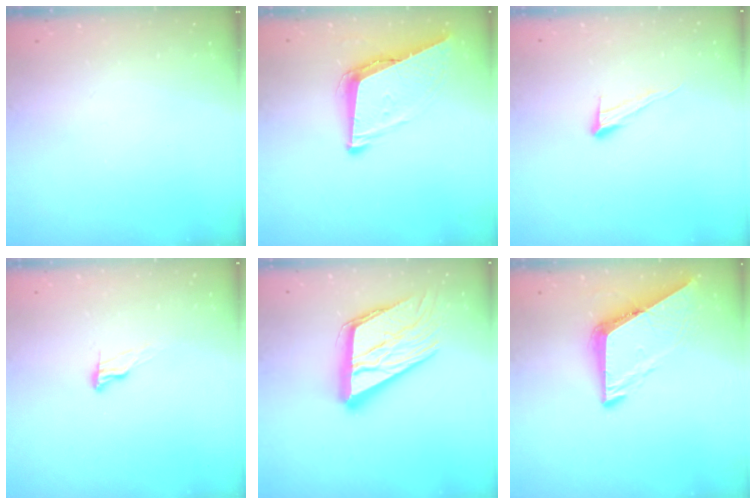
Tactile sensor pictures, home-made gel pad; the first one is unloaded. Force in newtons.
{"total": 9.2, "press": 8.7, "slide": 2.9}
{"total": 8.4, "press": 8.4, "slide": 0.4}
{"total": 5.8, "press": 5.8, "slide": 0.5}
{"total": 19.6, "press": 19.5, "slide": 1.9}
{"total": 8.2, "press": 8.2, "slide": 0.6}